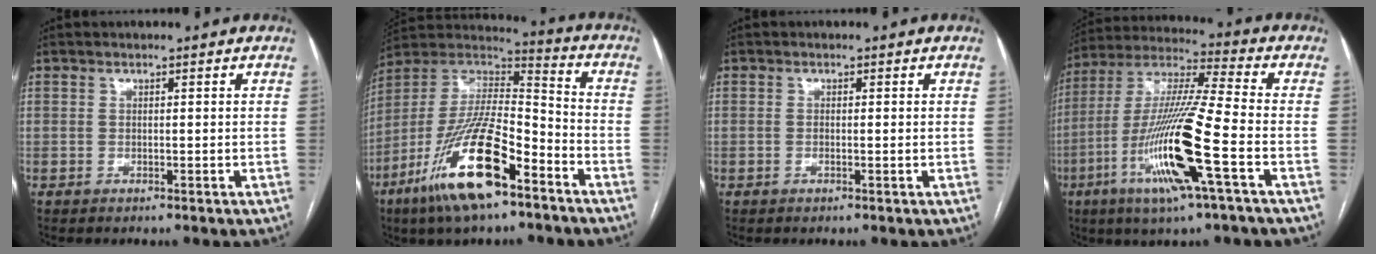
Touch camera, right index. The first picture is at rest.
{"total": 19.9, "force": [-11.0, 4.6, 15.9], "torque": [-0.327, -0.023, -0.199]}
{"total": 0.6, "force": [-0.1, -0.1, 0.6], "torque": [-0.015, -0.001, -0.001]}
{"total": 17.7, "force": [-6.3, -0.1, 16.6], "torque": [-0.340, -0.018, -0.122]}